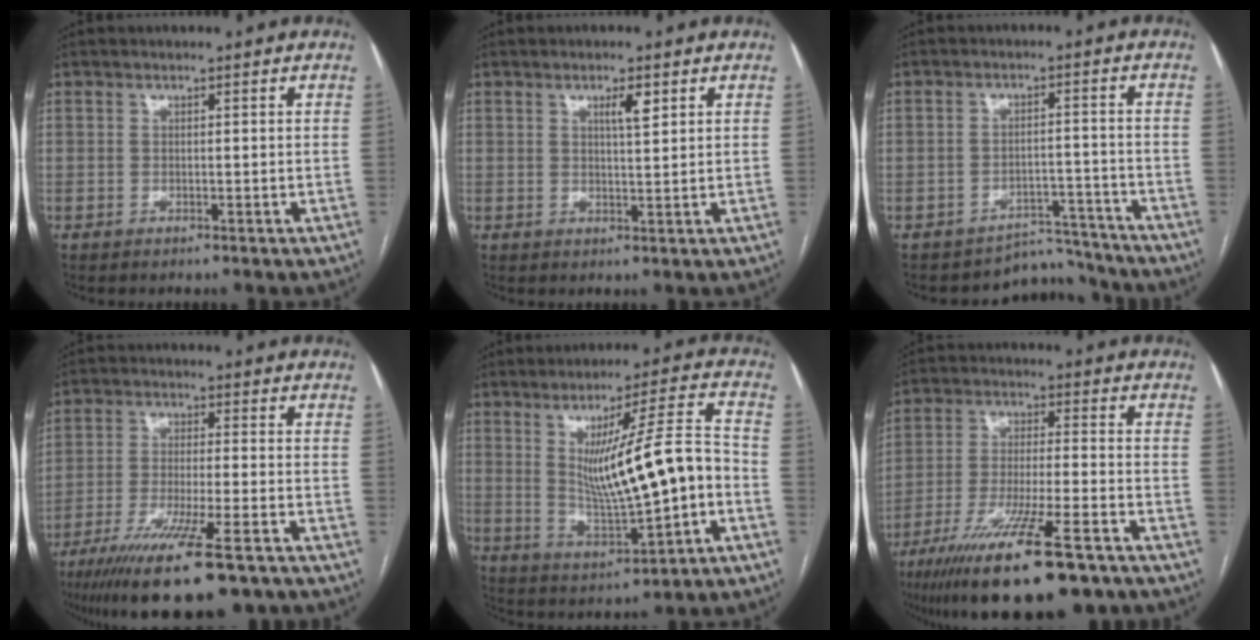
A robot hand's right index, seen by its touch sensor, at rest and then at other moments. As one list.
[{"total": 2.8, "force": [1.4, 0.3, 2.4], "torque": [-0.041, -0.001, 0.023]}, {"total": 6.0, "force": [-5.6, 1.7, -1.4], "torque": [0.030, 0.039, -0.076]}, {"total": 17.3, "force": [-12.0, 2.0, 12.3], "torque": [-0.188, -0.045, -0.193]}, {"total": 14.3, "force": [-0.8, 1.2, 14.2], "torque": [-0.229, 0.004, -0.001]}, {"total": 19.5, "force": [-13.2, 2.7, 14.1], "torque": [-0.223, -0.042, -0.219]}]